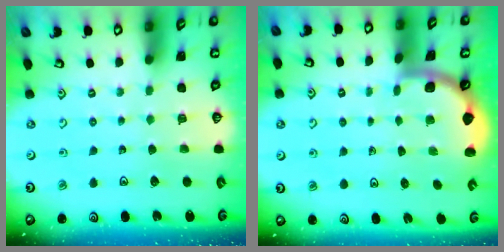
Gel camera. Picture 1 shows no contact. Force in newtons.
{"total": 1.7, "press": 1.7, "slide": 0.1}